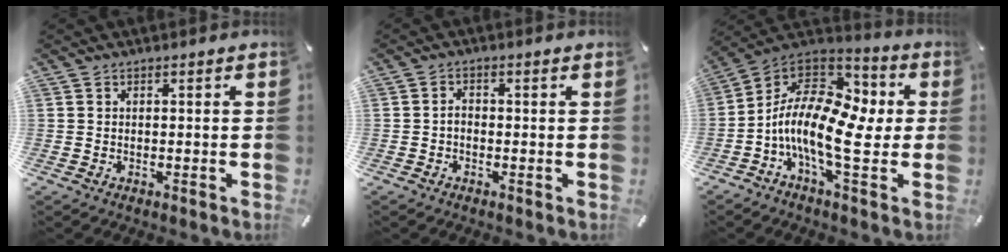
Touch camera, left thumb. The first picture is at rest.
{"total": 1.4, "force": [-0.4, 0.6, 1.2], "torque": [-0.025, 0.002, -0.009]}
{"total": 17.8, "force": [-3.3, 8.2, 15.5], "torque": [-0.313, -0.004, -0.058]}